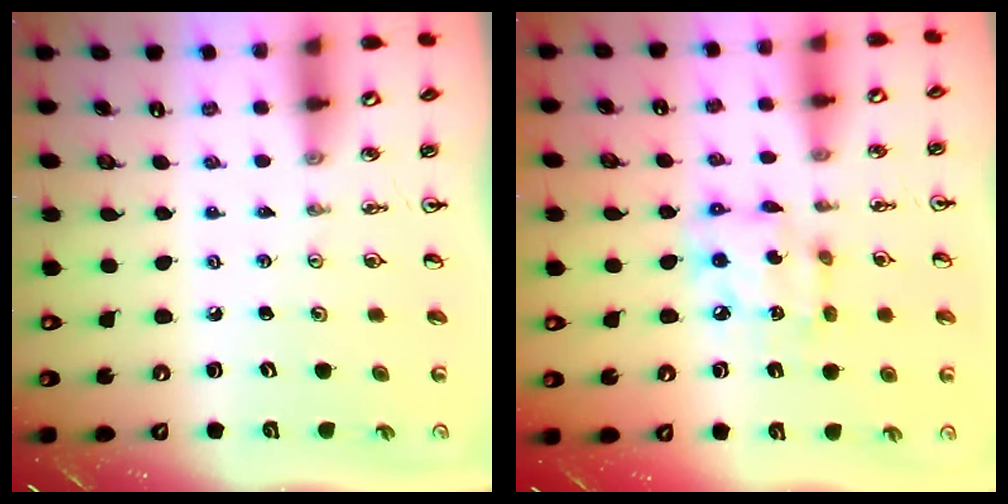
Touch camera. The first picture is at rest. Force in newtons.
{"total": 9.4, "press": 9.4, "slide": 0.7}